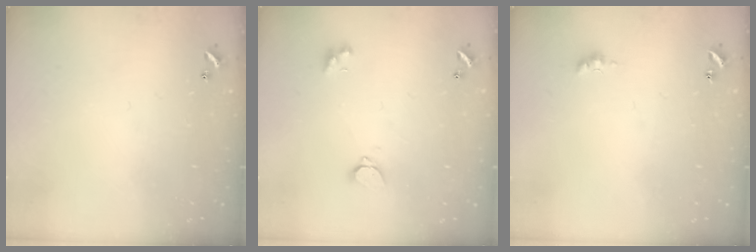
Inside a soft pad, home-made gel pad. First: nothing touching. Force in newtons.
{"total": 2.1, "press": 1.9, "slide": 0.9}
{"total": 2.0, "press": 1.9, "slide": 0.5}